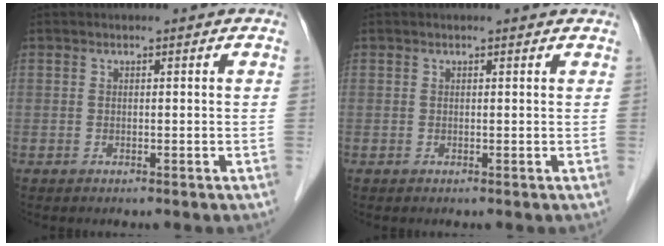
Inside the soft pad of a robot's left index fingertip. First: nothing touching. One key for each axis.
{"total": 0.9, "fx": 0.9, "fy": 0.1, "fz": 0.3, "tx": -0.011, "ty": 0.005, "tz": 0.009}